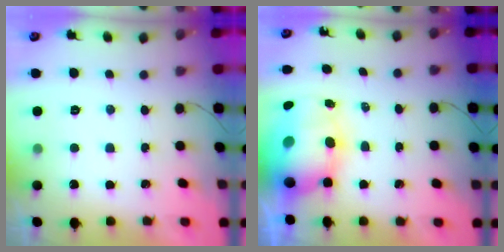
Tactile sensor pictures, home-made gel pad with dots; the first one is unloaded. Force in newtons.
{"total": 12.5, "press": 12.1, "slide": 3.1}